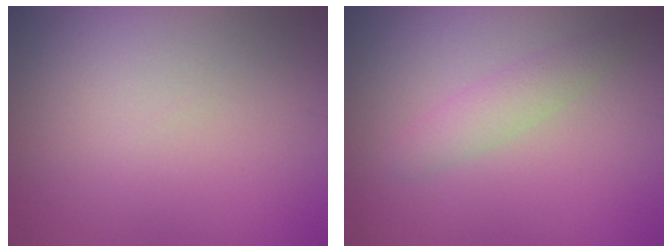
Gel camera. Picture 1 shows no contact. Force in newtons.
{"total": 2.0, "press": 2.0, "slide": 0.1}